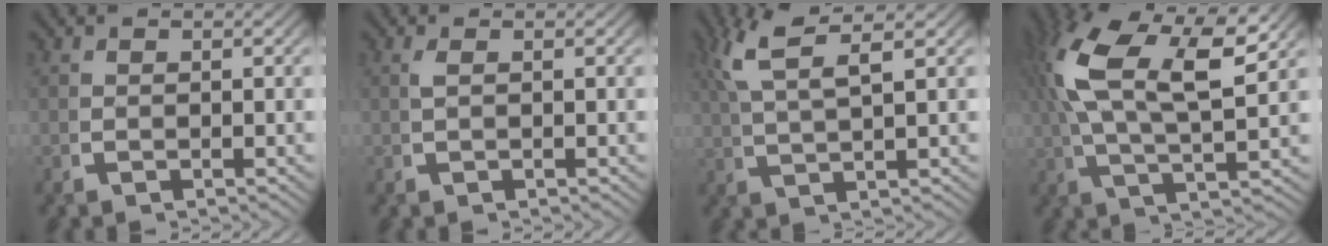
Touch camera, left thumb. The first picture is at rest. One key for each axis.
{"total": 0.8, "fx": 0.3, "fy": -0.2, "fz": 0.7, "tx": -0.019, "ty": 0.004, "tz": 0.008}
{"total": 6.0, "fx": 3.8, "fy": 1.9, "fz": 4.3, "tx": -0.086, "ty": 0.011, "tz": 0.065}
{"total": 10.5, "fx": 2.9, "fy": 4.9, "fz": 8.9, "tx": -0.187, "ty": -0.003, "tz": 0.049}